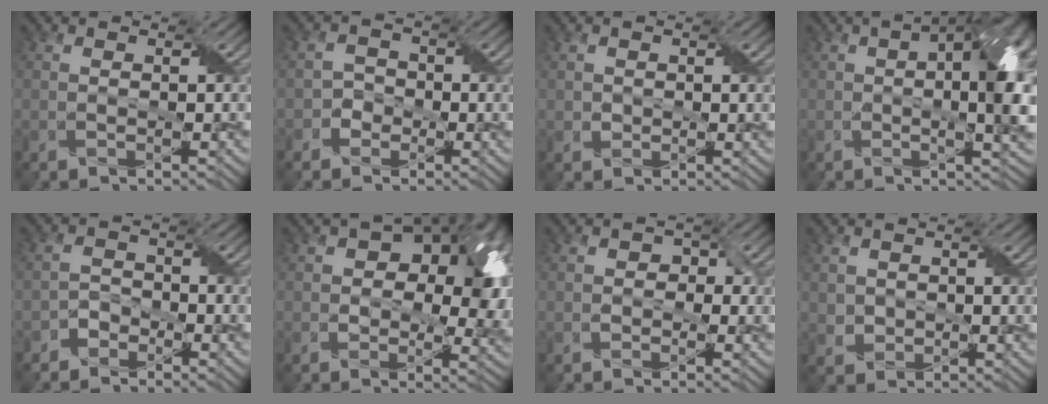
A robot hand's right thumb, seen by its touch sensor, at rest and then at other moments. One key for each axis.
{"total": 2.3, "fx": -1.1, "fy": 2.0, "fz": 0.5, "tx": -0.004, "ty": 0.005, "tz": -0.027}
{"total": 1.5, "fx": 0.4, "fy": 1.3, "fz": 0.6, "tx": -0.020, "ty": -0.003, "tz": 0.008}
{"total": 12.1, "fx": 0.7, "fy": 5.2, "fz": 10.9, "tx": -0.141, "ty": 0.006, "tz": 0.012}
{"total": 2.3, "fx": -1.7, "fy": 1.4, "fz": 0.5, "tx": -0.010, "ty": 0.009, "tz": -0.040}
{"total": 13.4, "fx": 4.0, "fy": 8.2, "fz": 9.9, "tx": -0.119, "ty": 0.009, "tz": 0.065}
{"total": 2.3, "fx": 0.0, "fy": 2.1, "fz": 1.1, "tx": -0.012, "ty": 0.007, "tz": -0.006}
{"total": 2.2, "fx": 0.8, "fy": 1.9, "fz": 0.7, "tx": -0.030, "ty": -0.005, "tz": 0.014}